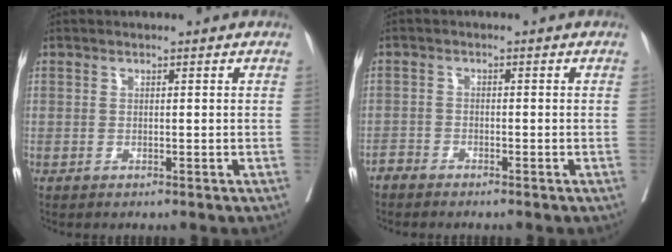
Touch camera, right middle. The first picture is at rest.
{"total": 1.5, "force": [-1.5, 0.2, 0.1], "torque": [0.002, 0.000, -0.031]}